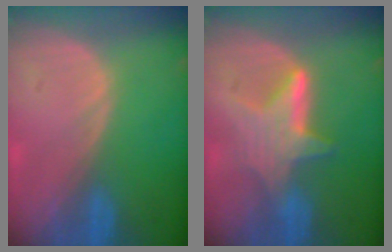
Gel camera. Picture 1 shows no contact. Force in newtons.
{"total": 6.4, "press": 6.2, "slide": 1.7}